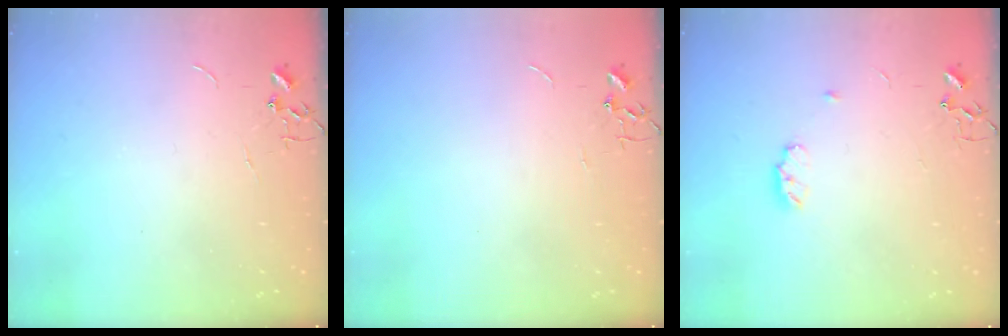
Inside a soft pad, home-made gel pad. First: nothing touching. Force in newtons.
{"total": 0.0}
{"total": 5.9, "press": 5.8, "slide": 0.6}